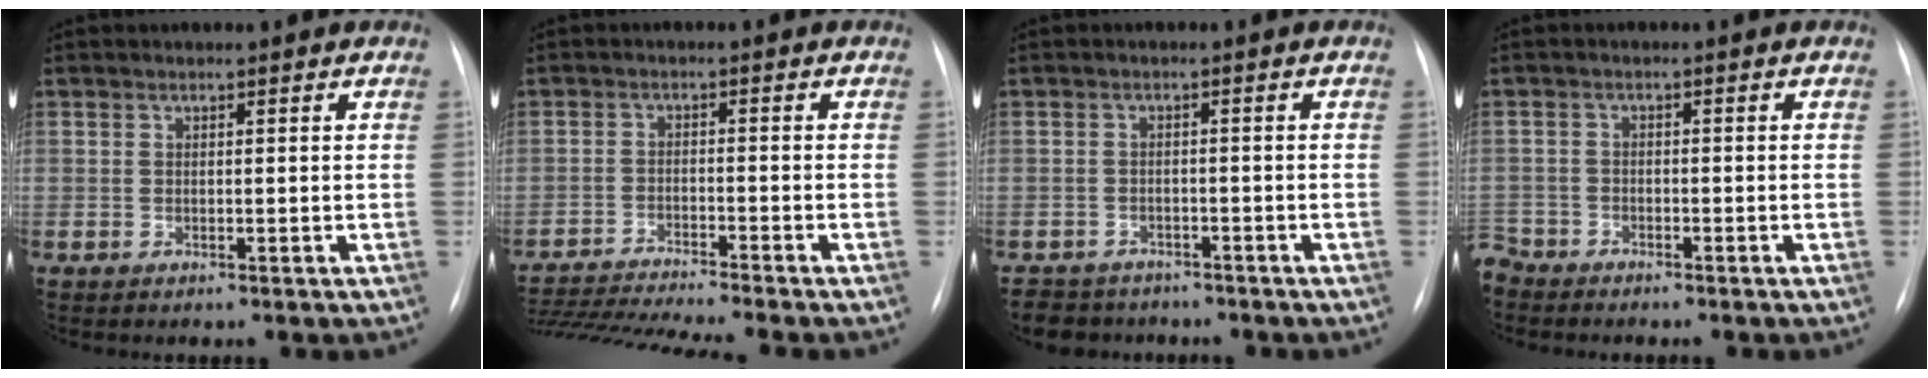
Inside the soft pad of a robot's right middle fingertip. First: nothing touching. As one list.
[{"total": 14.6, "force": [-13.2, -1.3, 6.1], "torque": [-0.095, -0.020, -0.212]}, {"total": 6.1, "force": [-5.1, 3.3, 0.5], "torque": [-0.006, 0.002, -0.072]}, {"total": 4.1, "force": [-3.8, 1.5, 0.1], "torque": [-0.001, -0.006, -0.075]}]